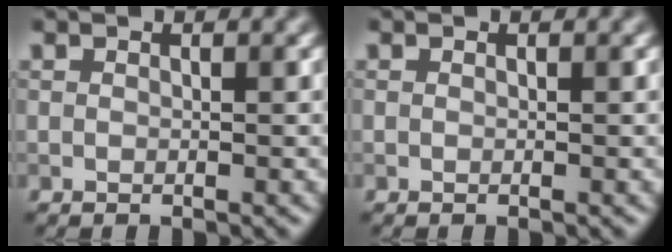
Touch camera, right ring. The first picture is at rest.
{"total": 0.0}